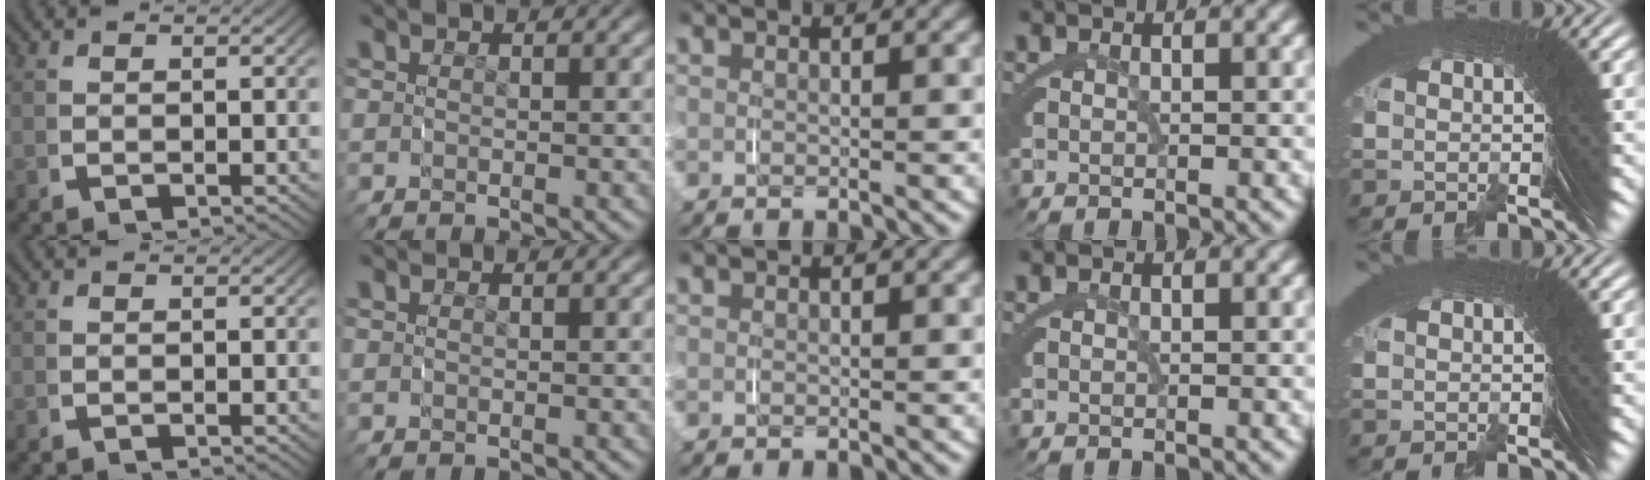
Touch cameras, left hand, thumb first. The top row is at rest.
{}